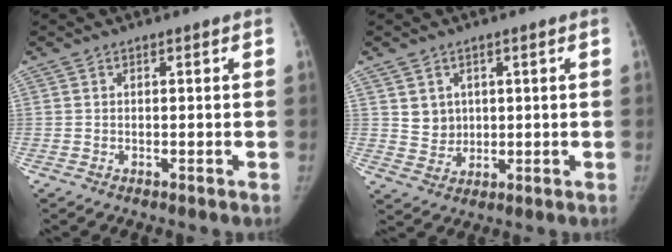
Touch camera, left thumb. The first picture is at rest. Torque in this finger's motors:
{"motor_torque": [0.02, 0.02, 0.08, -0.09, 0.01]}